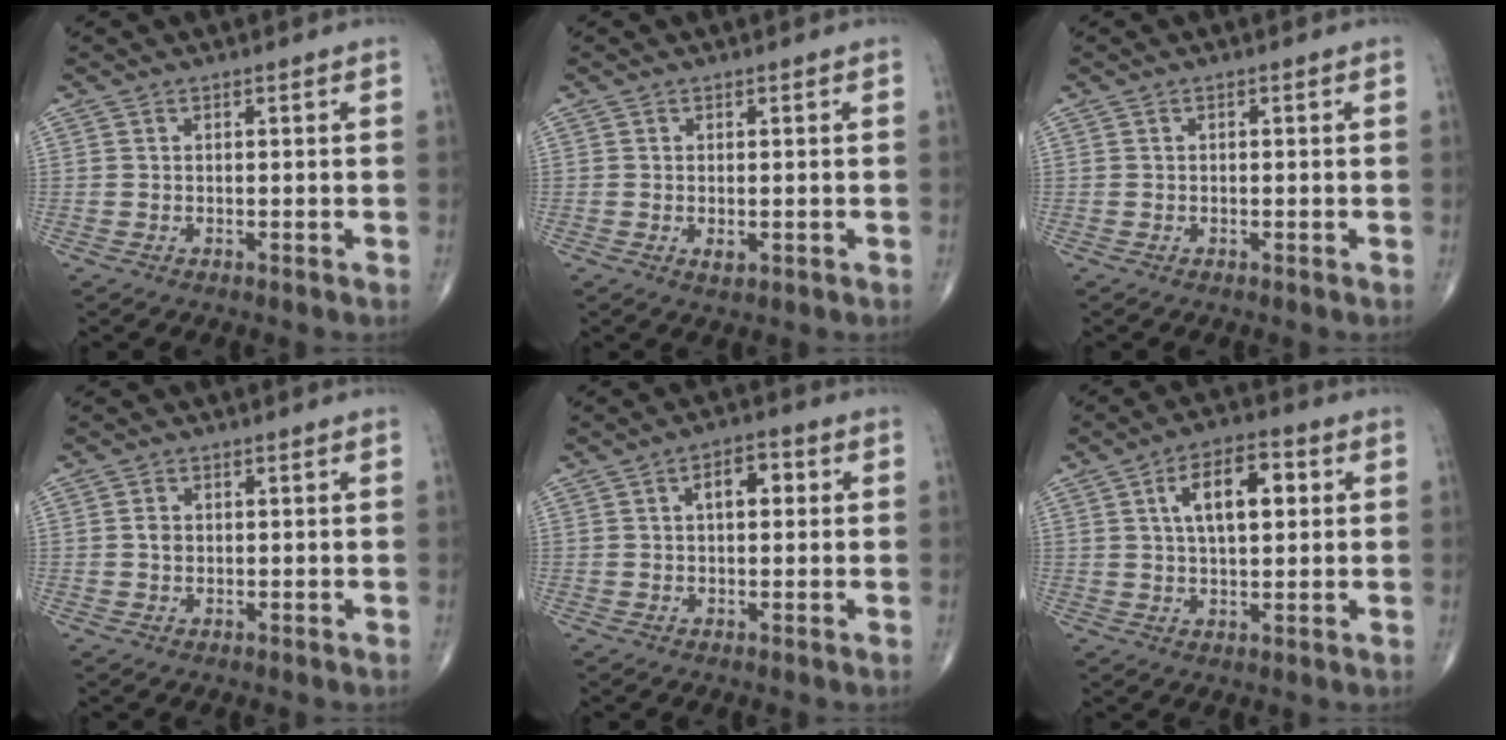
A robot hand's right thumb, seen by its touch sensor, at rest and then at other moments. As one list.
[{"total": 1.7, "force": [-0.4, 0.8, 1.5], "torque": [-0.023, -0.004, -0.004]}, {"total": 0.0}, {"total": 1.8, "force": [0.2, 1.4, 1.1], "torque": [-0.016, 0.002, 0.004]}, {"total": 5.2, "force": [1.2, 2.8, 4.1], "torque": [-0.051, 0.012, 0.012]}, {"total": 10.3, "force": [2.6, 5.0, 8.6], "torque": [-0.128, 0.010, 0.038]}]